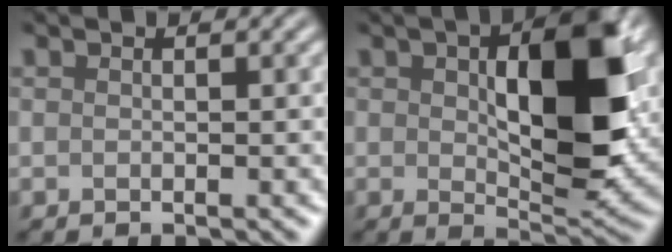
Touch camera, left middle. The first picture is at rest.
{"total": 8.6, "force": [0.5, 3.2, 8.0], "torque": [-0.128, 0.000, 0.032]}